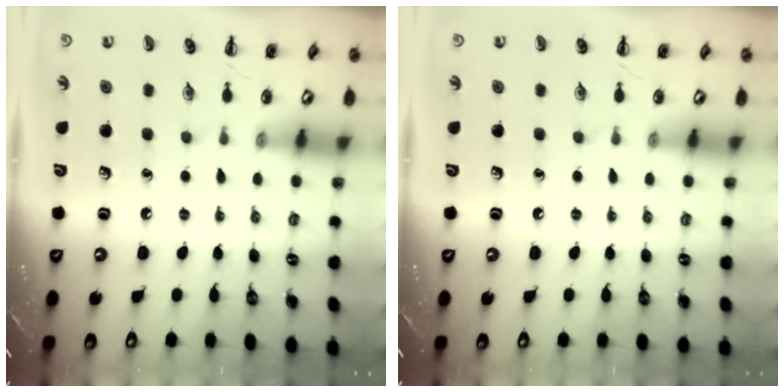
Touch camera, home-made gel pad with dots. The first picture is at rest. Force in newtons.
{"total": 0.0}